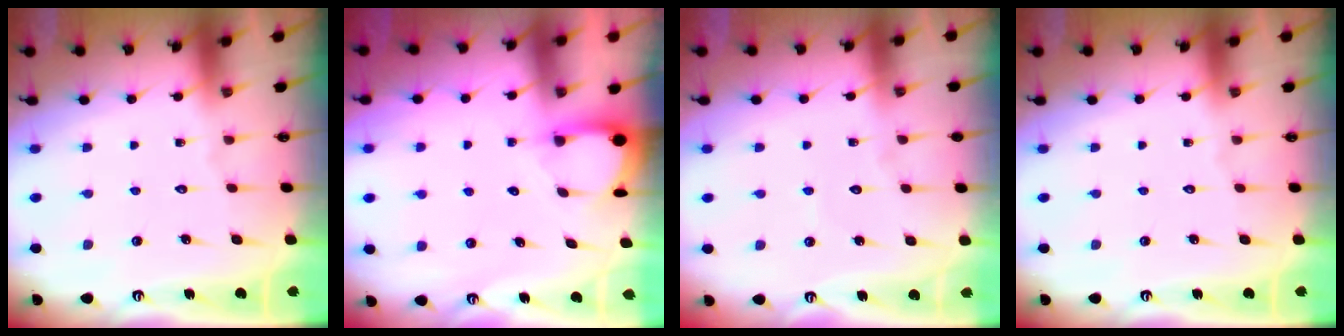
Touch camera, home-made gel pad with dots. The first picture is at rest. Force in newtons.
{"total": 3.6, "press": 3.6, "slide": 0.4}
{"total": 2.7, "press": 2.7, "slide": 0.2}
{"total": 0.0}